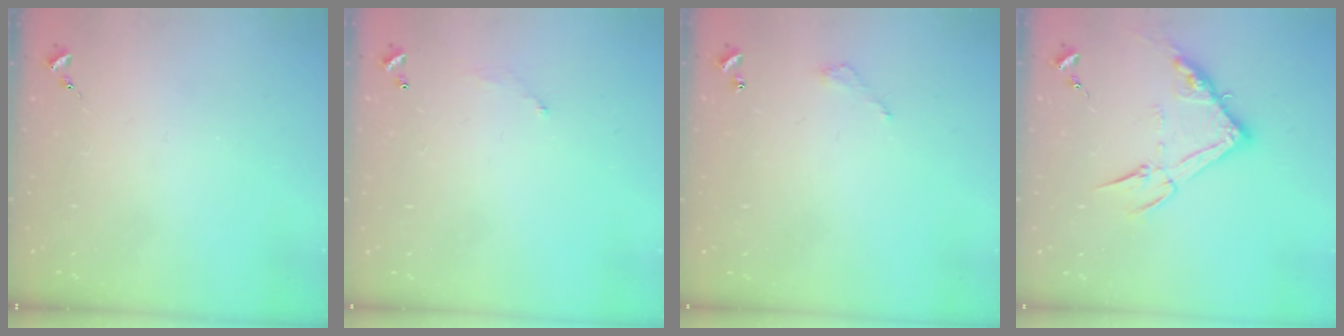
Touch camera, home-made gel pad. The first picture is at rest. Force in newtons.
{"total": 5.2, "press": 5.2, "slide": 0.3}
{"total": 3.1, "press": 3.0, "slide": 0.3}
{"total": 13.3, "press": 13.3, "slide": 1.0}